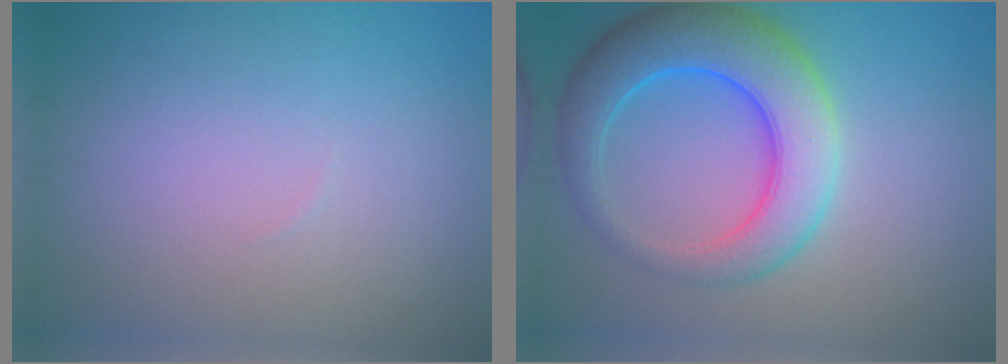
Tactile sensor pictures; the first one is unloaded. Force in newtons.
{"total": 7.9, "press": 7.9, "slide": 0.1}